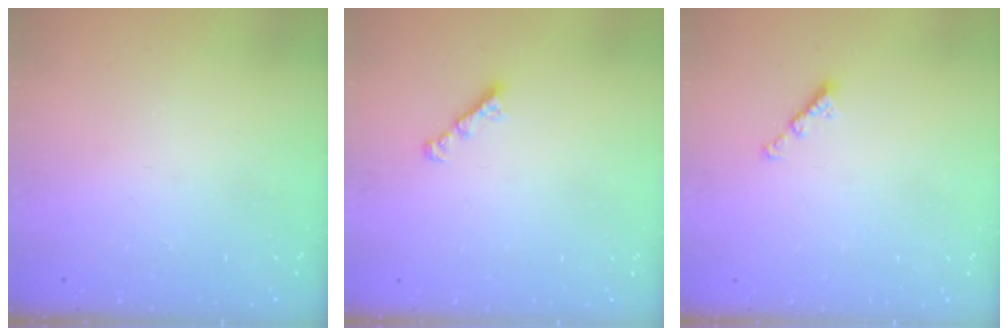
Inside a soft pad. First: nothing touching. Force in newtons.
{"total": 1.7, "press": 1.6, "slide": 0.5}
{"total": 2.3, "press": 2.3, "slide": 0.4}